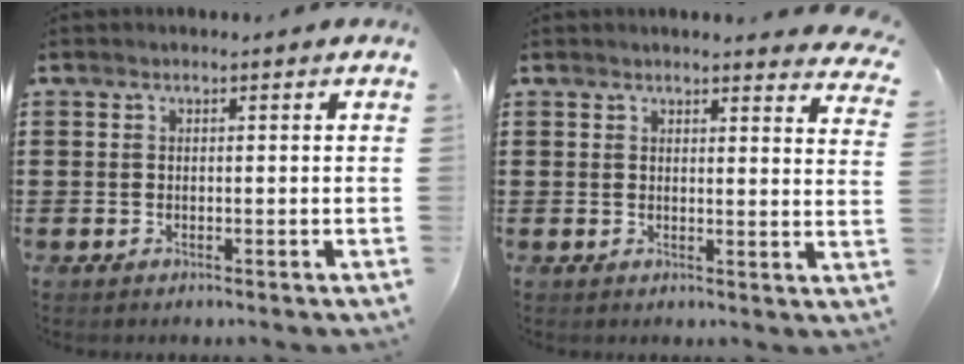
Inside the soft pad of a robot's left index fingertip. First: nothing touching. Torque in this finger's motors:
{"motor_torque": [0.79, -0.22, 0.16, 0.00]}